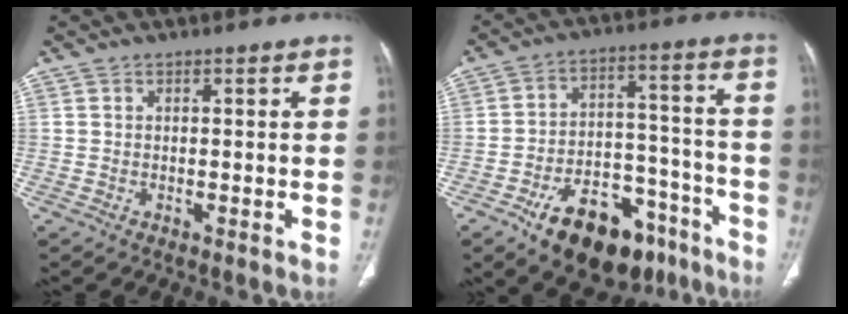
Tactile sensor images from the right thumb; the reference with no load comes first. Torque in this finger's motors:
{"motor_torque": [1.68, 1.61, 0.11, -0.20, 0.39]}